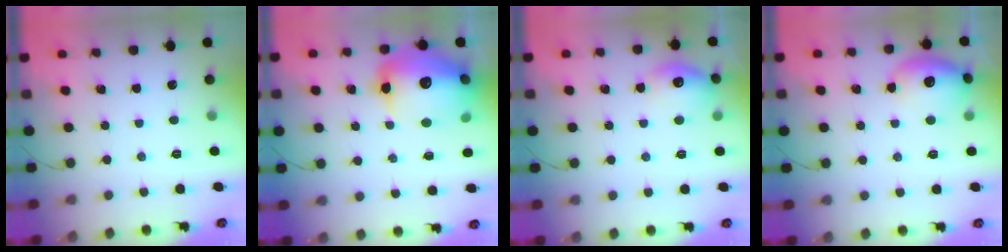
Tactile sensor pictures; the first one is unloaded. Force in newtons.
{"total": 22.3, "press": 21.8, "slide": 4.6}
{"total": 11.3, "press": 11.3, "slide": 0.4}
{"total": 13.0, "press": 12.9, "slide": 1.9}